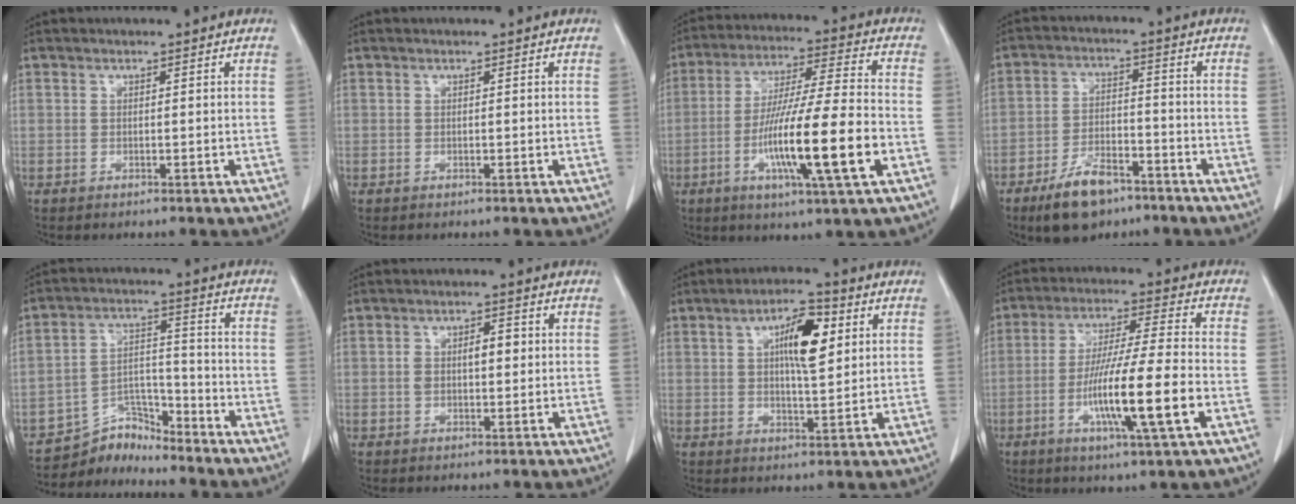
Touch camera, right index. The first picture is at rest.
{"total": 0.0}
{"total": 16.6, "force": [-5.0, 0.4, 15.9], "torque": [-0.288, -0.013, -0.086]}
{"total": 8.9, "force": [-6.2, 3.8, 5.2], "torque": [-0.103, -0.002, -0.106]}
{"total": 6.0, "force": [-5.8, 1.0, -1.1], "torque": [0.026, 0.031, -0.101]}
{"total": 4.3, "force": [0.6, 2.0, 3.8], "torque": [-0.066, 0.010, 0.014]}
{"total": 8.8, "force": [2.7, 2.5, 8.0], "torque": [-0.133, 0.010, 0.046]}
{"total": 13.9, "force": [-4.0, 0.0, 13.3], "torque": [-0.246, -0.013, -0.075]}